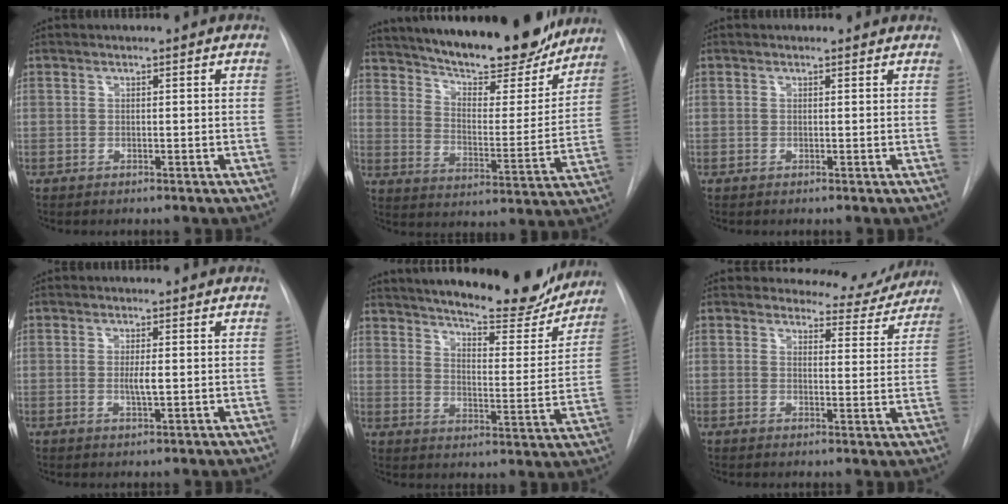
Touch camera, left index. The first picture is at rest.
{"total": 24.8, "force": [21.3, 5.7, 11.3], "torque": [-0.188, -0.019, 0.296]}
{"total": 1.1, "force": [1.0, 0.4, 0.1], "torque": [-0.009, 0.000, 0.005]}
{"total": 2.2, "force": [0.0, 0.3, 2.2], "torque": [-0.044, -0.003, 0.000]}
{"total": 23.0, "force": [20.4, 4.6, 9.5], "torque": [-0.148, -0.040, 0.265]}
{"total": 7.8, "force": [7.4, 2.3, -0.2], "torque": [0.018, -0.026, 0.075]}